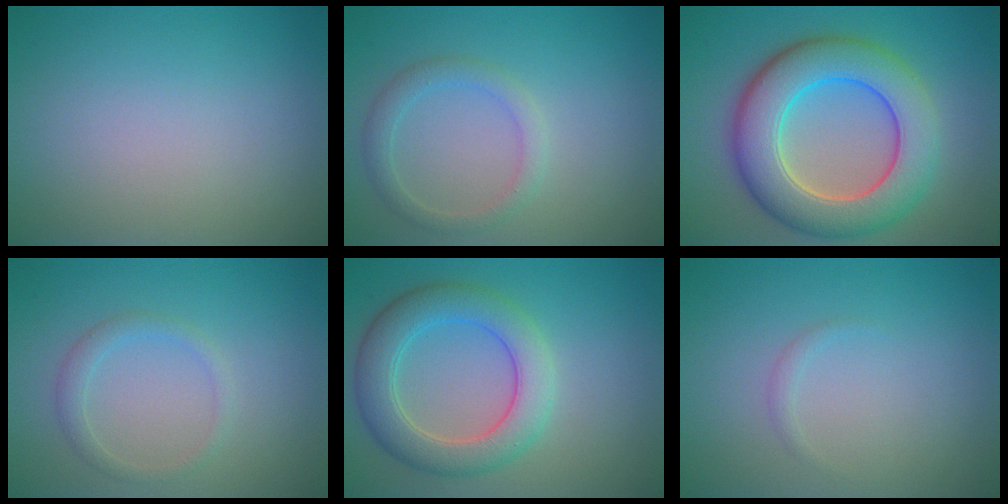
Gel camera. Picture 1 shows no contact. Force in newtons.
{"total": 2.1, "press": 2.1, "slide": 0.3}
{"total": 9.5, "press": 9.5, "slide": 0.3}
{"total": 1.5, "press": 1.5, "slide": 0.1}
{"total": 5.7, "press": 5.7, "slide": 0.2}
{"total": 0.6, "press": 0.6, "slide": 0.0}